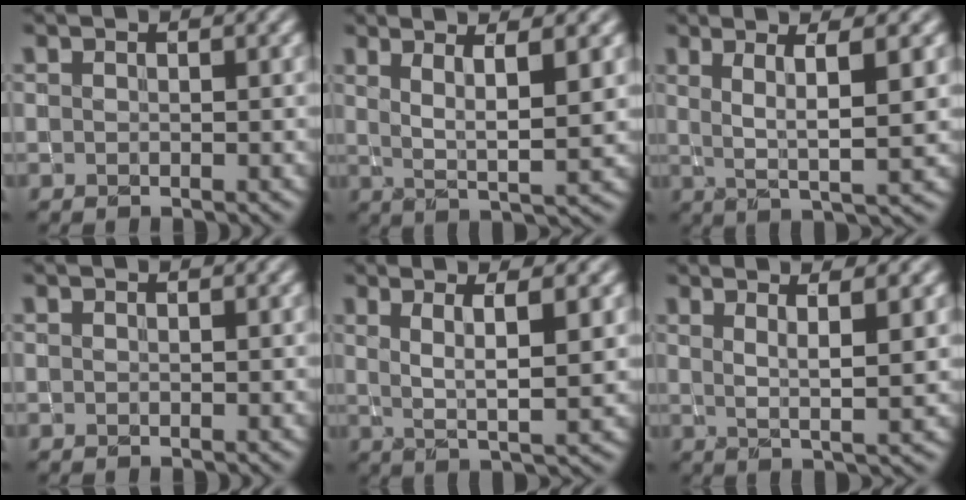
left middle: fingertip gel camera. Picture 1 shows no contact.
{"total": 4.9, "force": [1.7, 1.0, 4.5], "torque": [-0.079, -0.006, 0.033]}
{"total": 5.1, "force": [1.4, 0.9, 4.8], "torque": [-0.085, -0.001, 0.027]}
{"total": 0.0}
{"total": 4.5, "force": [1.3, 0.9, 4.2], "torque": [-0.074, -0.005, 0.026]}
{"total": 3.8, "force": [1.6, 0.5, 3.4], "torque": [-0.058, -0.006, 0.028]}